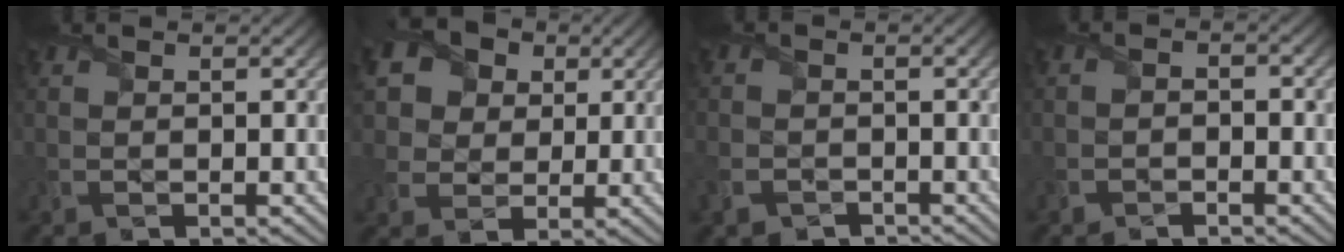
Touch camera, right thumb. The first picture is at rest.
{"total": 12.6, "force": [5.8, 9.9, 5.2], "torque": [-0.187, 0.030, 0.125]}
{"total": 3.3, "force": [-2.2, 2.3, 1.0], "torque": [-0.037, -0.011, -0.050]}
{"total": 1.5, "force": [-1.3, 0.4, 0.5], "torque": [-0.010, 0.001, -0.026]}